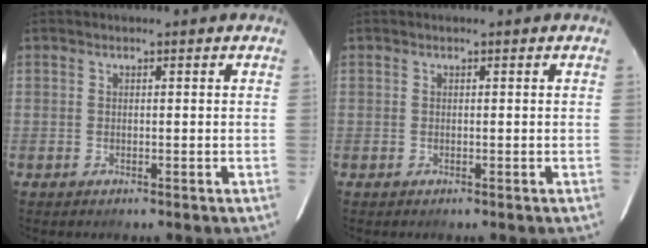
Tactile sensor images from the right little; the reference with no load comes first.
{"total": 0.0}